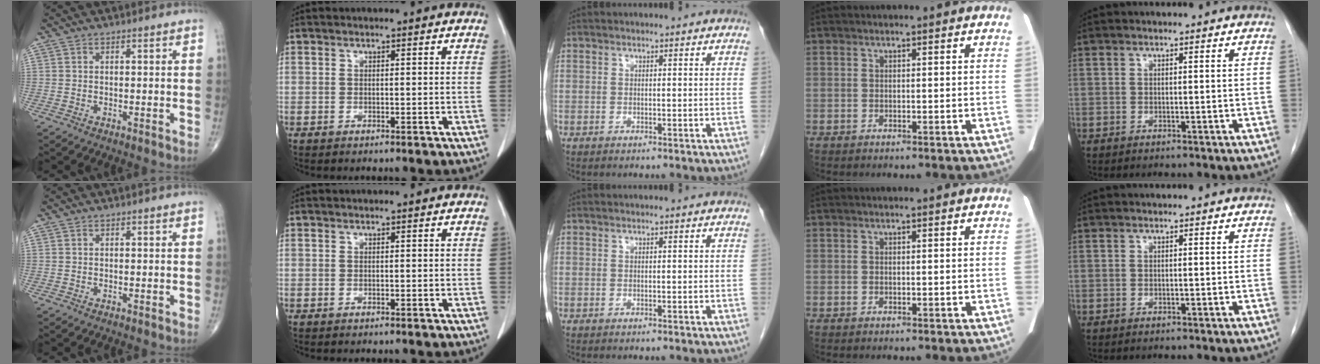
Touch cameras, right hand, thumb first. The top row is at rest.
{}